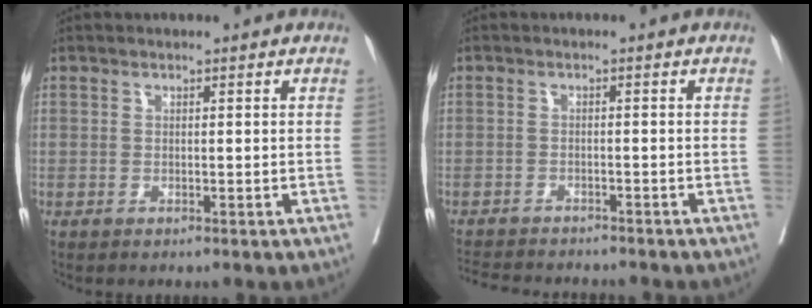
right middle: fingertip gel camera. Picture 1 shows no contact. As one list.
[{"total": 9.3, "force": [-8.7, 1.7, 2.8], "torque": [-0.046, -0.004, -0.123]}]